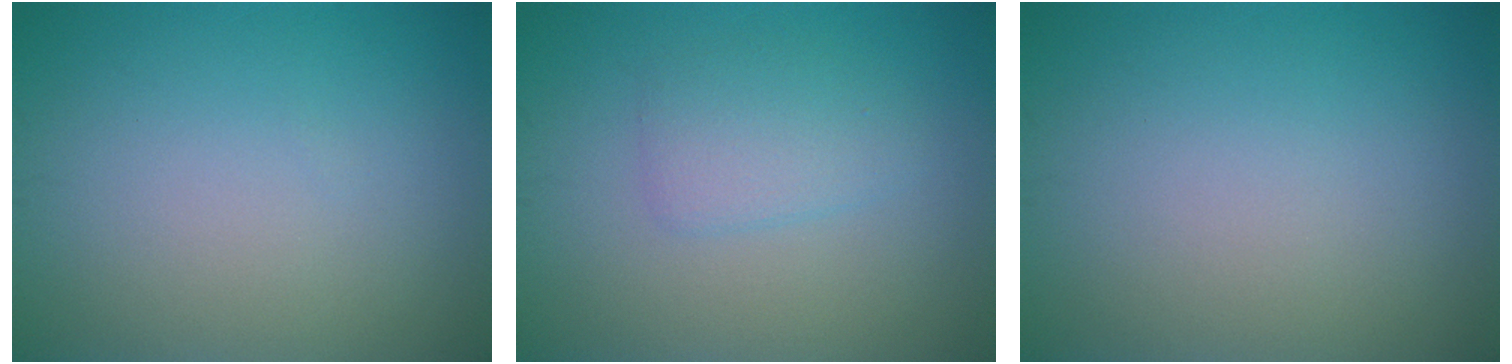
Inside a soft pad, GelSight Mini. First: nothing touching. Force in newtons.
{"total": 2.3, "press": 2.3, "slide": 0.1}
{"total": 0.0}